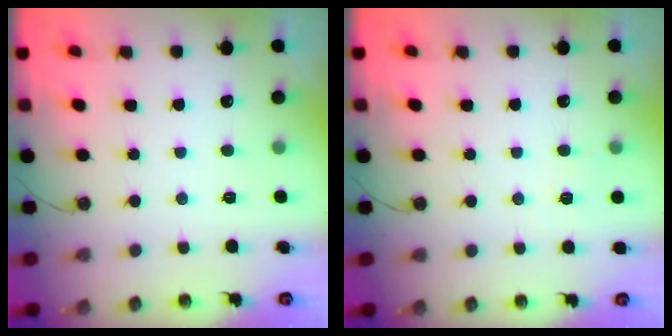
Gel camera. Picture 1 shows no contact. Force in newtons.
{"total": 4.0, "press": 4.0, "slide": 0.2}